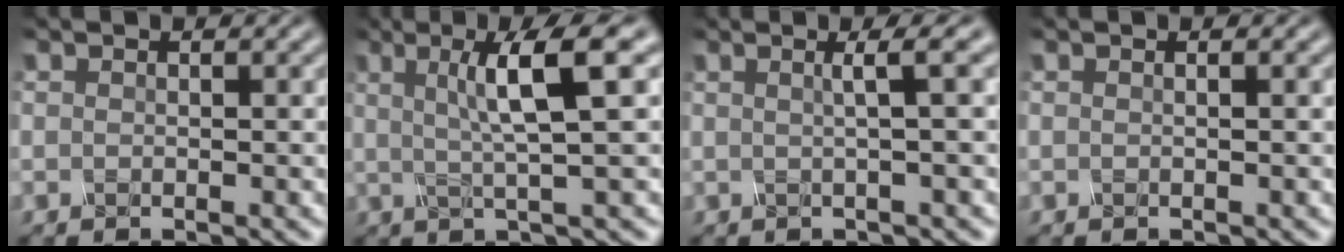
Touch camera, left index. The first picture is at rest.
{"total": 6.4, "force": [1.7, 0.9, 6.1], "torque": [-0.097, 0.012, 0.029]}
{"total": 3.4, "force": [0.7, 0.6, 3.3], "torque": [-0.044, 0.015, 0.003]}
{"total": 0.7, "force": [0.1, 0.3, 0.6], "torque": [-0.003, 0.003, -0.004]}